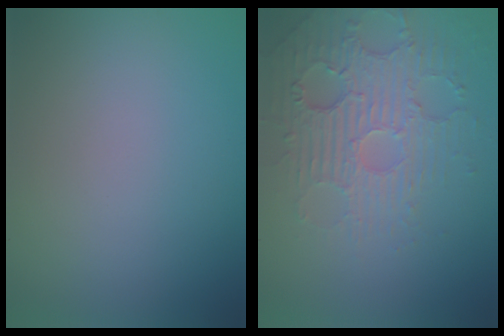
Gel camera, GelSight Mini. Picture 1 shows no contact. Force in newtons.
{"total": 4.1, "press": 3.7, "slide": 1.8}